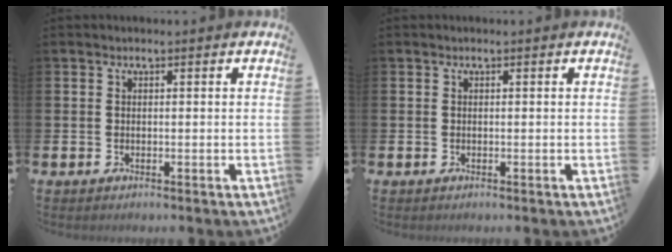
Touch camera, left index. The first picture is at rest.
{"total": 0.0}